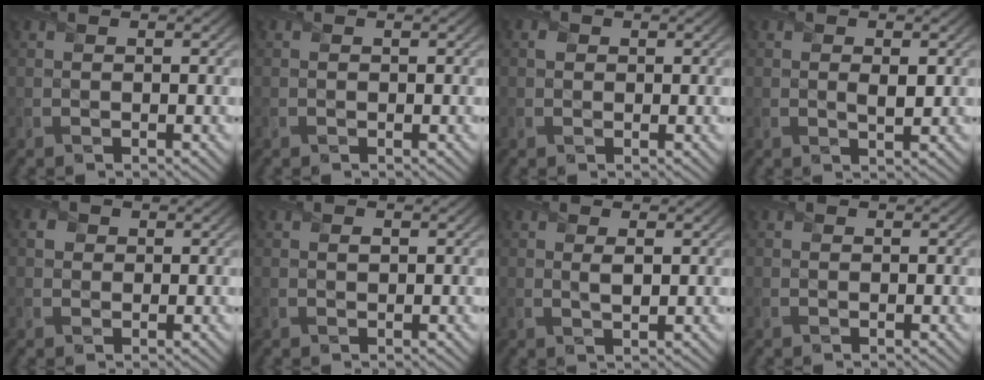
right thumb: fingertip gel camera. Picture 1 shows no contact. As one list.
[{"total": 0.0}, {"total": 0.8, "force": [0.2, 0.8, 0.2], "torque": [-0.002, 0.000, 0.000]}, {"total": 1.5, "force": [0.1, 0.8, 1.3], "torque": [-0.023, -0.007, 0.003]}, {"total": 1.3, "force": [0.3, 1.3, 0.2], "torque": [-0.003, -0.001, 0.002]}, {"total": 0.0}, {"total": 1.3, "force": [0.6, 0.3, 1.1], "torque": [-0.025, -0.002, 0.012]}, {"total": 0.0}]